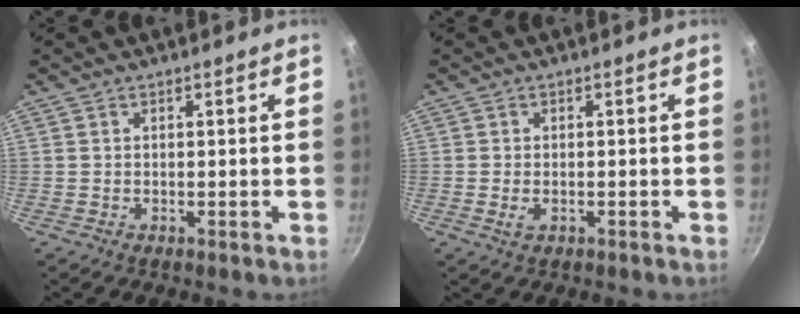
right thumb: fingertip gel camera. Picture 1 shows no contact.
{"total": 2.1, "force": [-0.6, 1.2, 1.6], "torque": [-0.030, 0.001, -0.010]}